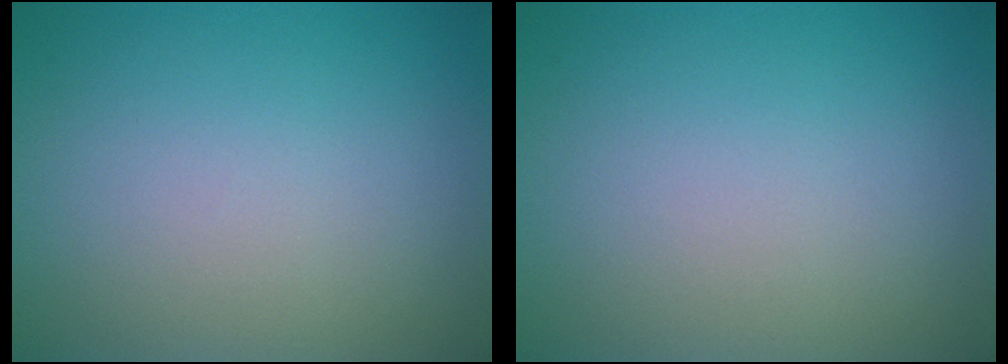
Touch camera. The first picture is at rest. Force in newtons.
{"total": 0.0}